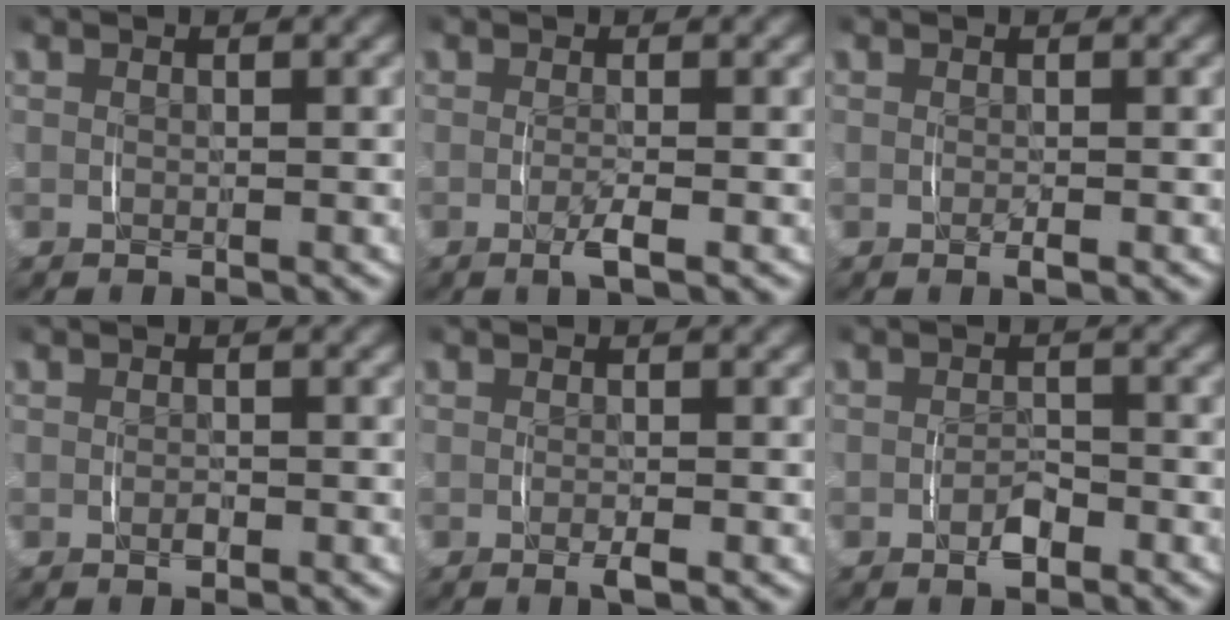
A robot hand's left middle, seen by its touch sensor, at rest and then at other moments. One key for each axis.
{"total": 1.6, "fx": -0.7, "fy": 0.1, "fz": 1.4, "tx": -0.034, "ty": -0.007, "tz": -0.009}
{"total": 0.6, "fx": -0.3, "fy": 0.1, "fz": 0.5, "tx": -0.012, "ty": 0.001, "tz": -0.006}
{"total": 0.8, "fx": -0.4, "fy": 0.4, "fz": 0.5, "tx": -0.011, "ty": -0.003, "tz": -0.007}
{"total": 1.0, "fx": -0.5, "fy": 0.1, "fz": 0.9, "tx": -0.017, "ty": 0.000, "tz": -0.008}
{"total": 2.0, "fx": -1.3, "fy": 1.1, "fz": 1.1, "tx": -0.016, "ty": 0.000, "tz": -0.022}